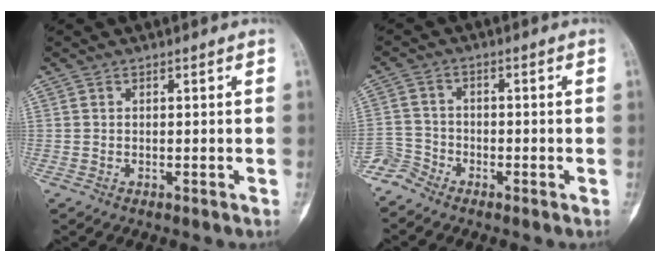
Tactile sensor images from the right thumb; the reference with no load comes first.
{"total": 3.7, "force": [-3.3, 1.6, -0.3], "torque": [0.010, 0.007, -0.078]}